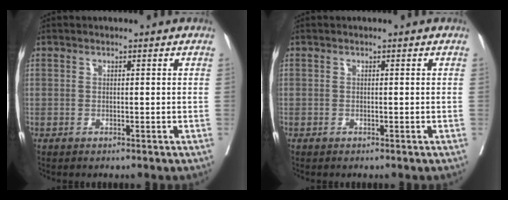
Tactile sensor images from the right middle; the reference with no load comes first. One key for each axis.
{"total": 0.0}